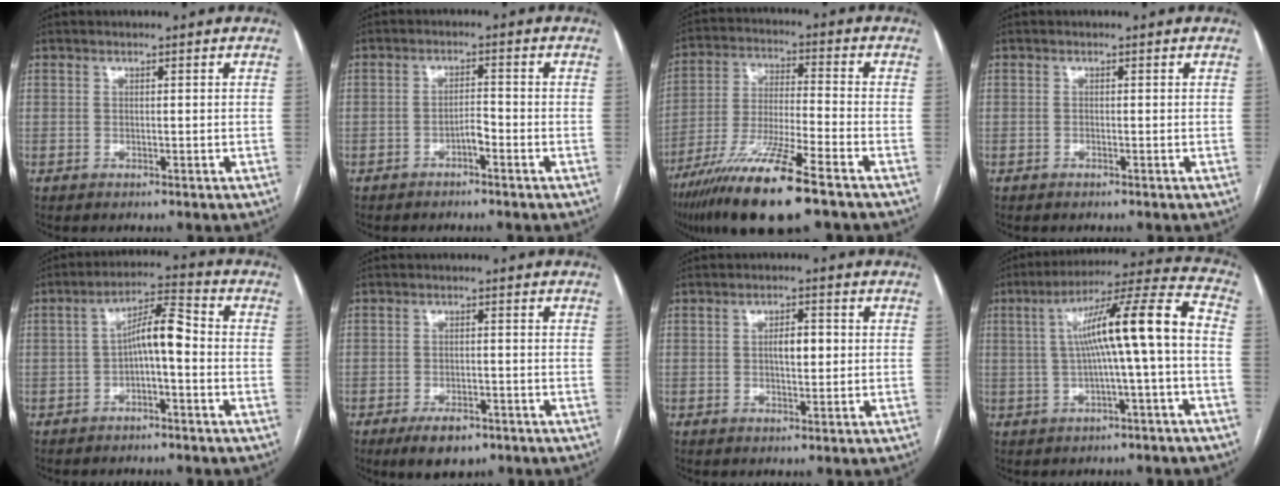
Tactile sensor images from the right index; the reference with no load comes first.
{"total": 2.3, "force": [-1.5, 0.5, 1.7], "torque": [-0.026, 0.004, -0.027]}
{"total": 15.9, "force": [-10.1, 1.1, 12.2], "torque": [-0.247, -0.043, -0.186]}
{"total": 0.0}
{"total": 6.8, "force": [-1.0, 1.5, 6.6], "torque": [-0.115, 0.029, -0.019]}
{"total": 5.3, "force": [-3.4, 2.4, 3.2], "torque": [-0.056, -0.002, -0.049]}
{"total": 3.8, "force": [0.2, 1.4, 3.5], "torque": [-0.057, 0.006, 0.005]}
{"total": 13.2, "force": [-0.2, -0.1, 13.2], "torque": [-0.209, 0.034, -0.005]}